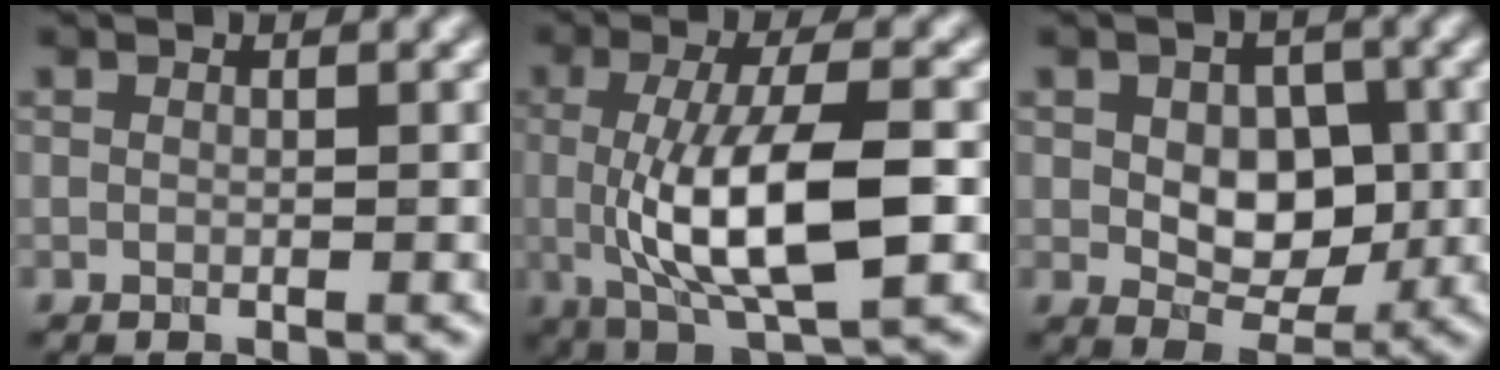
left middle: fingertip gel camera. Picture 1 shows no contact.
{"total": 9.4, "force": [-0.8, 2.9, 8.9], "torque": [-0.152, -0.009, -0.011]}
{"total": 4.9, "force": [0.1, 3.3, 3.6], "torque": [-0.056, -0.006, 0.005]}